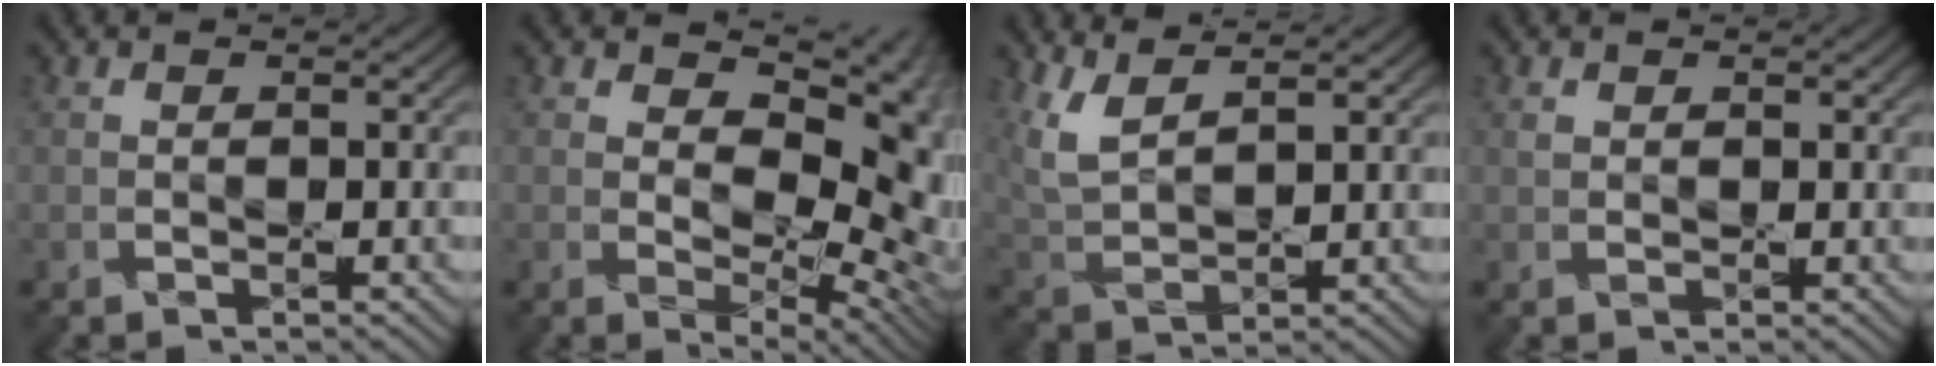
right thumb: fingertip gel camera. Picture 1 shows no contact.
{"total": 12.8, "force": [3.0, 7.3, 10.1], "torque": [-0.132, -0.010, 0.050]}
{"total": 6.1, "force": [4.1, 2.1, 4.0], "torque": [-0.108, -0.001, 0.089]}
{"total": 1.1, "force": [0.6, 0.8, 0.4], "torque": [-0.010, -0.003, 0.013]}